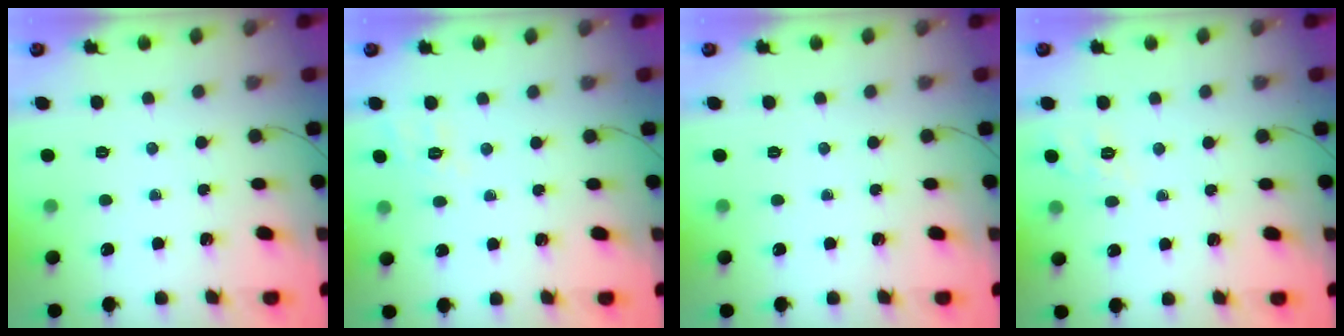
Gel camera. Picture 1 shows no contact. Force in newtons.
{"total": 2.0, "press": 0.4, "slide": 2.0}
{"total": 0.0}
{"total": 1.9, "press": 0.8, "slide": 1.6}